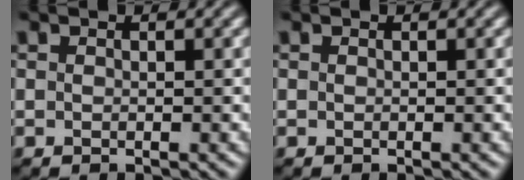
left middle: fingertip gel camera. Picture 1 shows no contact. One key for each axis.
{"total": 0.0}